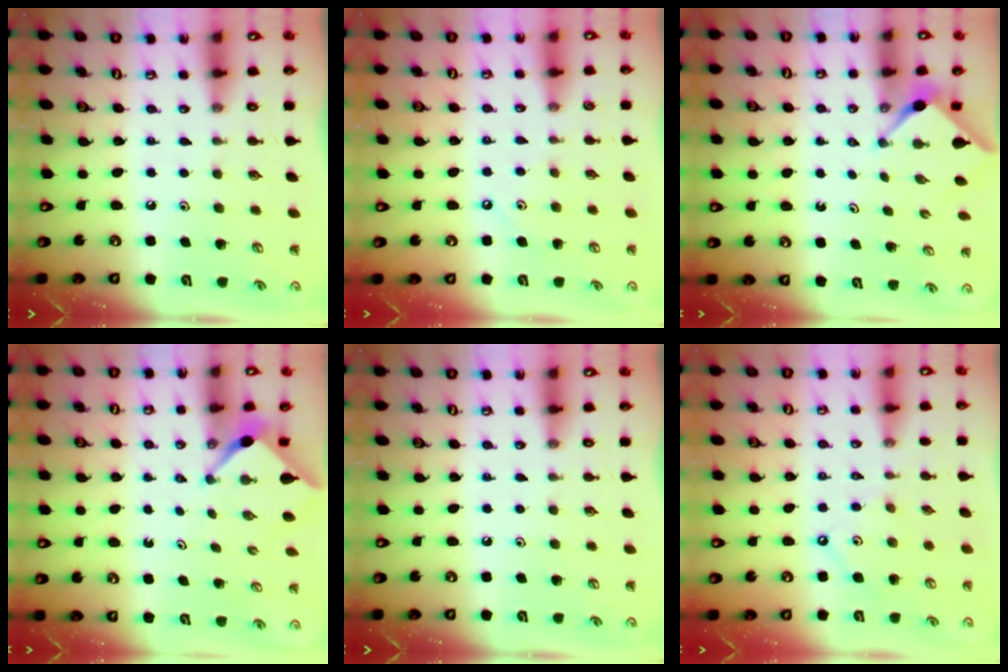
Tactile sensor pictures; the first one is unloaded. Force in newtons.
{"total": 3.0, "press": 3.0, "slide": 0.4}
{"total": 3.1, "press": 3.1, "slide": 0.3}
{"total": 2.5, "press": 2.4, "slide": 0.3}
{"total": 0.0}
{"total": 2.3, "press": 2.3, "slide": 0.2}